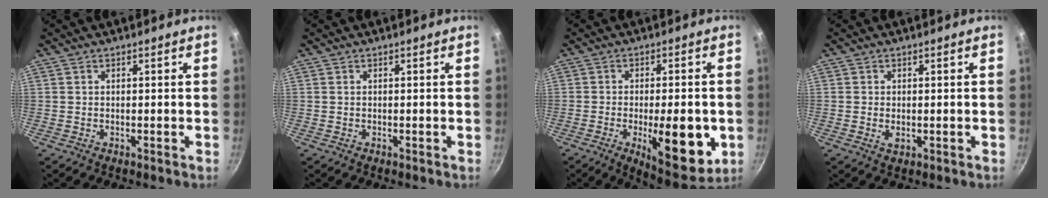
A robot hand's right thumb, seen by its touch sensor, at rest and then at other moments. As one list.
[{"total": 0.0}, {"total": 15.4, "force": [-3.7, 5.8, 13.8], "torque": [-0.165, -0.002, -0.043]}, {"total": 2.0, "force": [-0.2, 1.3, 1.5], "torque": [-0.026, -0.003, -0.002]}]